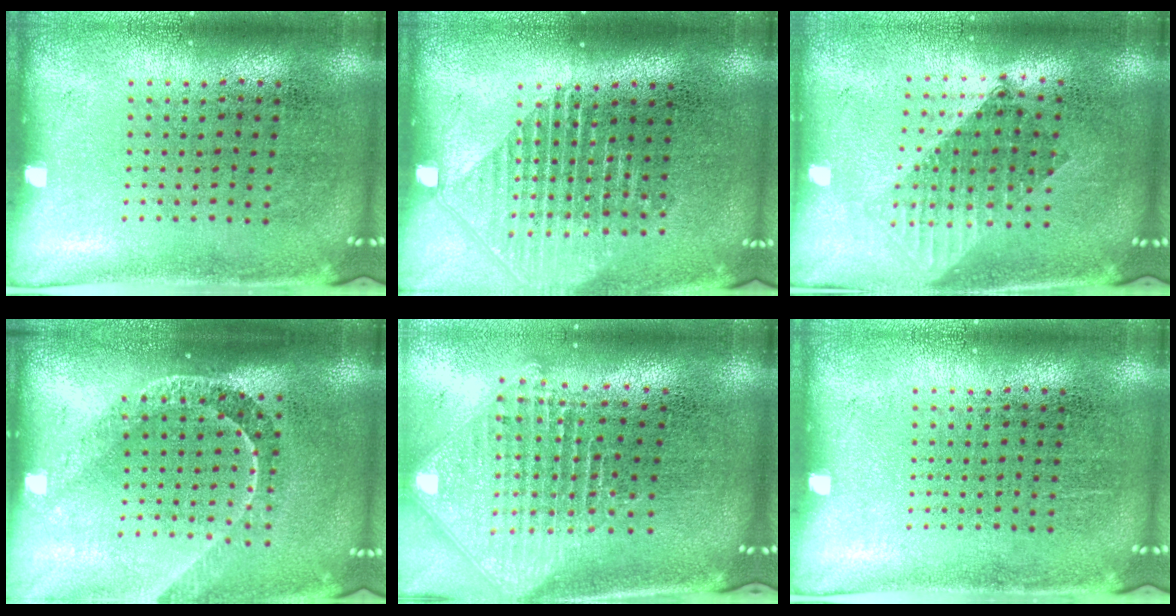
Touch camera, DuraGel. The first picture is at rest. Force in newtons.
{"total": 1.5, "press": 1.4, "slide": 0.6}
{"total": 1.6, "press": 1.3, "slide": 1.0}
{"total": 2.2, "press": 1.6, "slide": 1.4}
{"total": 2.5, "press": 1.8, "slide": 1.6}
{"total": 0.0}